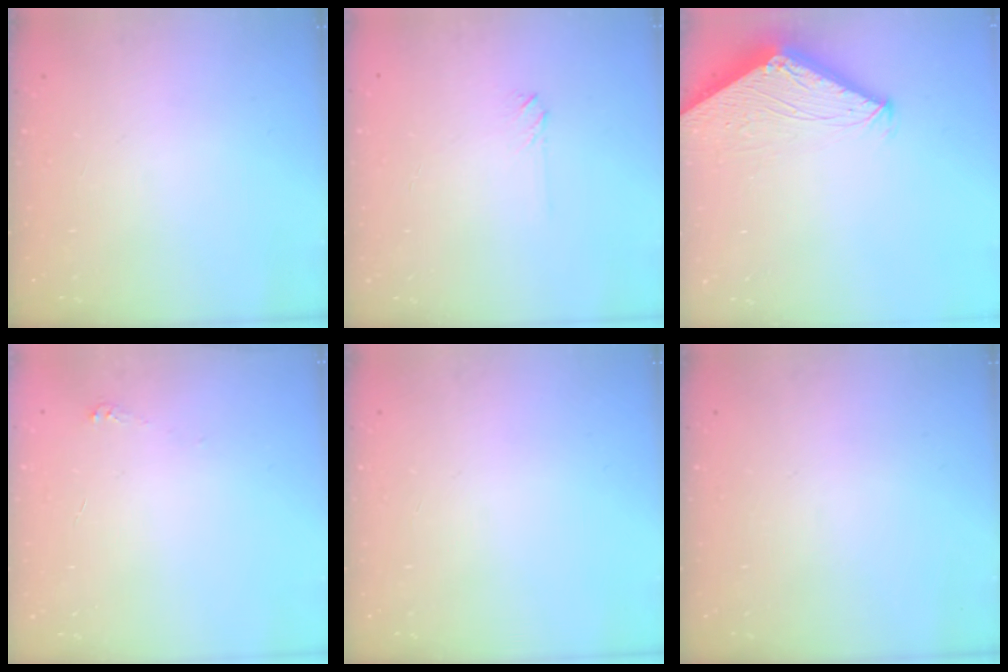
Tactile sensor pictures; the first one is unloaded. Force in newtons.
{"total": 2.0, "press": 2.0, "slide": 0.3}
{"total": 4.7, "press": 4.7, "slide": 0.1}
{"total": 2.5, "press": 2.5, "slide": 0.3}
{"total": 0.0}
{"total": 0.0}